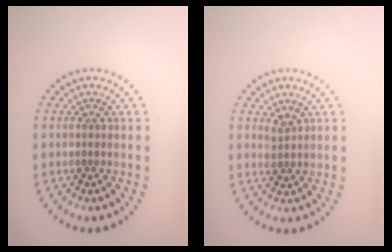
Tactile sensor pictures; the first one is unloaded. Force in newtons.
{"total": 1.1, "press": 0.8, "slide": 0.7}